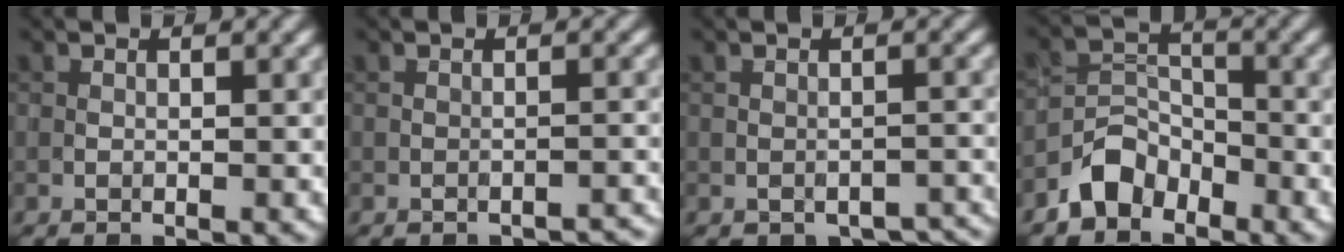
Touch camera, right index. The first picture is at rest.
{"total": 1.7, "force": [-1.6, 0.3, 0.2], "torque": [0.007, 0.007, -0.022]}
{"total": 3.1, "force": [-2.3, 1.6, 1.4], "torque": [-0.017, -0.004, -0.023]}
{"total": 3.5, "force": [-2.6, 2.2, 0.9], "torque": [-0.009, 0.009, -0.055]}